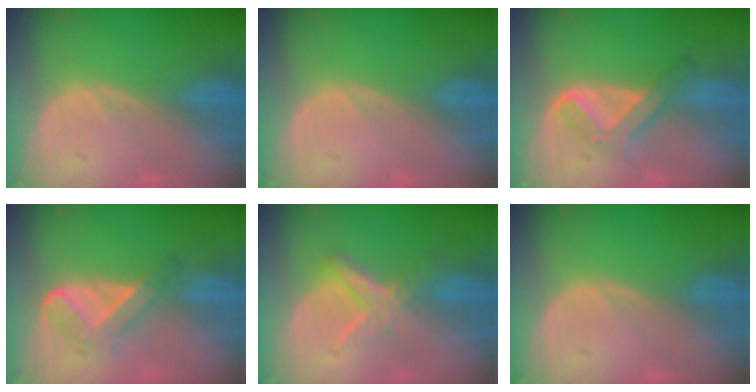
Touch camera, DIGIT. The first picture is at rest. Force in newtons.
{"total": 0.0}
{"total": 5.8, "press": 5.2, "slide": 2.5}
{"total": 5.7, "press": 4.8, "slide": 3.1}
{"total": 5.8, "press": 5.4, "slide": 2.1}
{"total": 0.0}